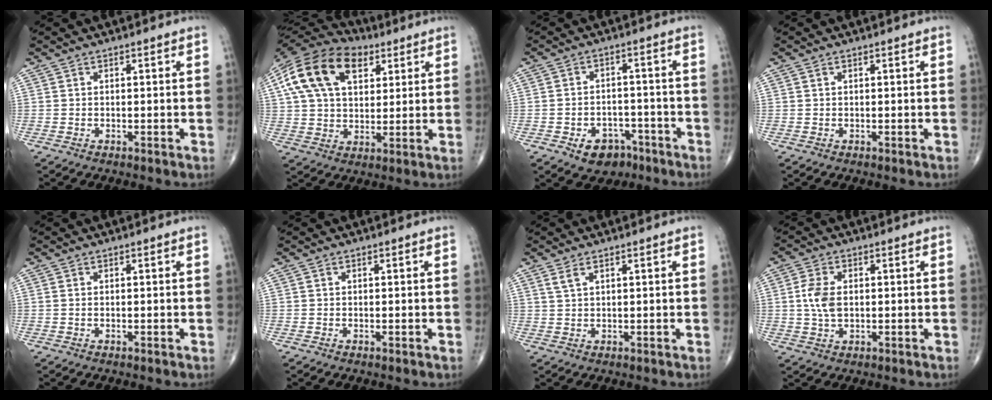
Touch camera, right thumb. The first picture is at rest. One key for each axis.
{"total": 19.9, "fx": 7.9, "fy": 12.4, "fz": 13.4, "tx": -0.235, "ty": 0.012, "tz": 0.134}
{"total": 7.2, "fx": -4.0, "fy": 5.1, "fz": 3.0, "tx": -0.021, "ty": 0.035, "tz": -0.052}
{"total": 0.0}
{"total": 0.0}
{"total": 0.0}
{"total": 1.8, "fx": 1.2, "fy": 0.6, "fz": 1.3, "tx": -0.029, "ty": 0.002, "tz": 0.030}
{"total": 5.6, "fx": 0.4, "fy": 3.4, "fz": 4.4, "tx": -0.091, "ty": 0.001, "tz": 0.007}